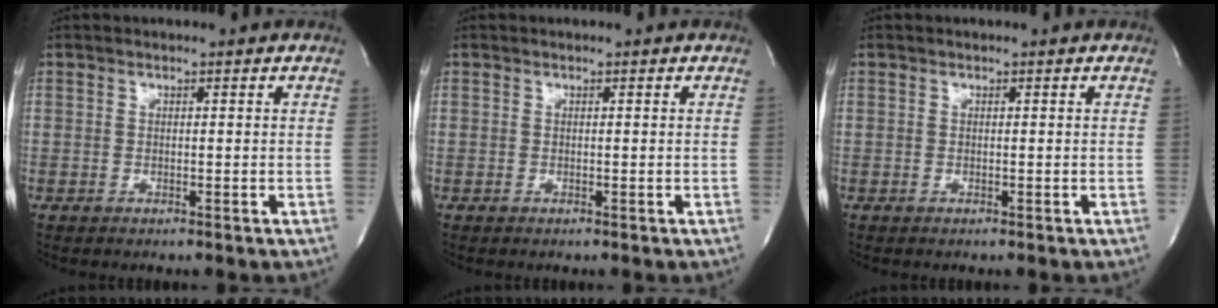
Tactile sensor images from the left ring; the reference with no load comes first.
{"total": 0.0}
{"total": 0.0}